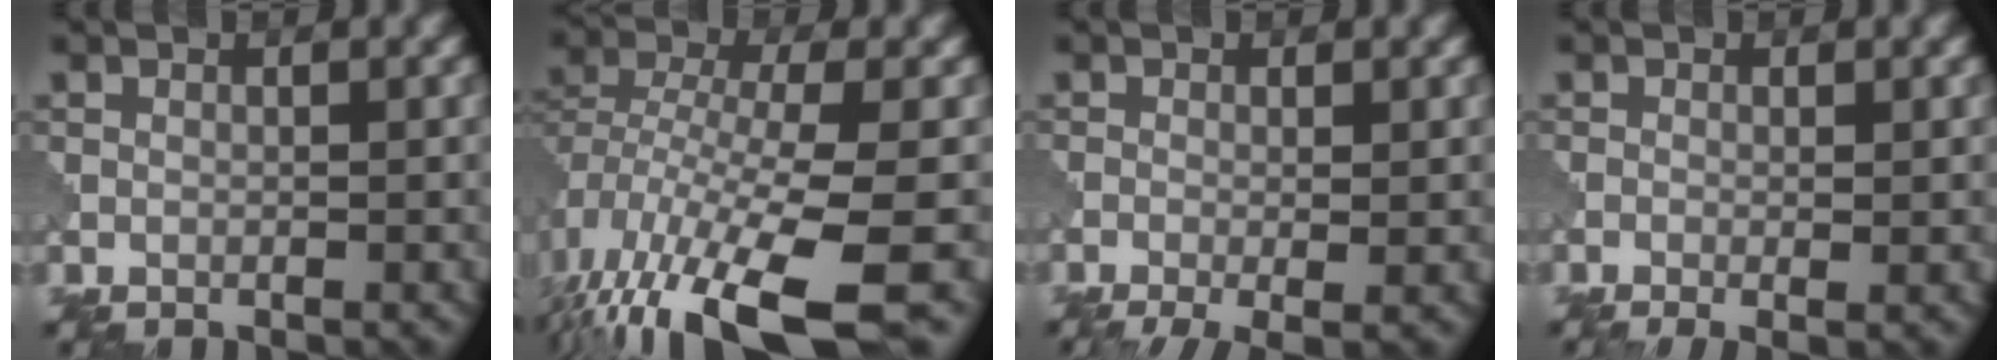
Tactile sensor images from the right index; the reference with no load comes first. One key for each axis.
{"total": 12.6, "fx": -7.0, "fy": 4.0, "fz": 9.7, "tx": -0.203, "ty": -0.018, "tz": -0.105}
{"total": 3.7, "fx": -1.7, "fy": 1.0, "fz": 3.1, "tx": -0.055, "ty": -0.009, "tz": -0.029}
{"total": 2.2, "fx": -0.7, "fy": 0.6, "fz": 2.0, "tx": -0.036, "ty": -0.007, "tz": -0.013}